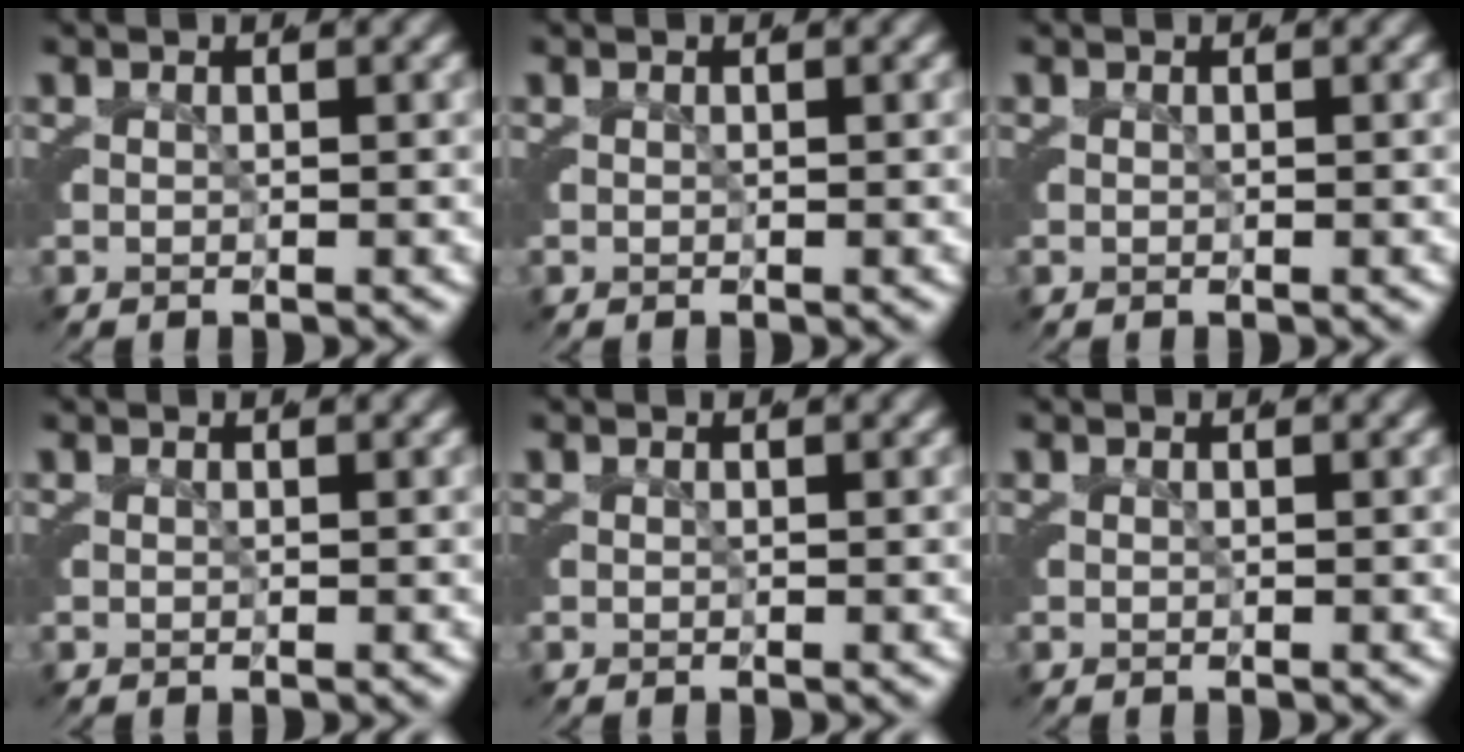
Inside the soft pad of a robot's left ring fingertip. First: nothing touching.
{"total": 0.0}
{"total": 0.0}
{"total": 0.0}
{"total": 0.0}
{"total": 0.0}